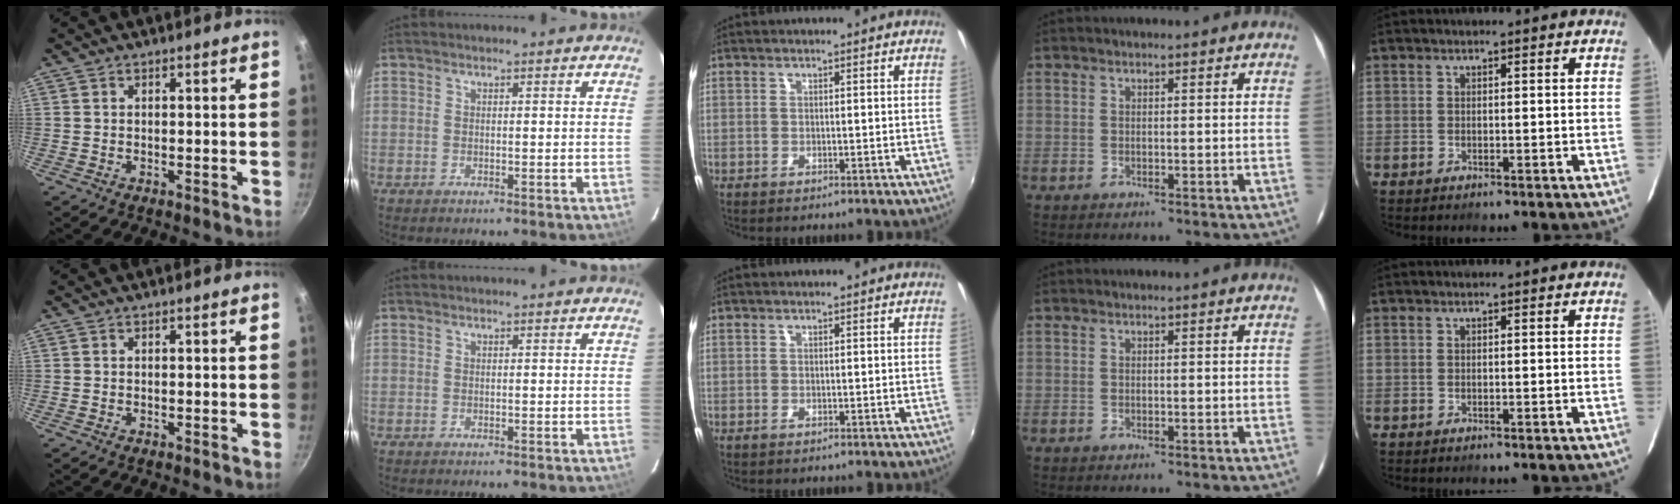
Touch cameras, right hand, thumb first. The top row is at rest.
{}